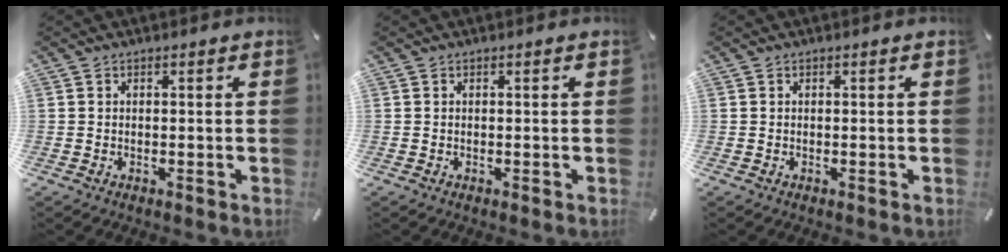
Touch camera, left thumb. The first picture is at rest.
{"total": 0.0}
{"total": 0.0}